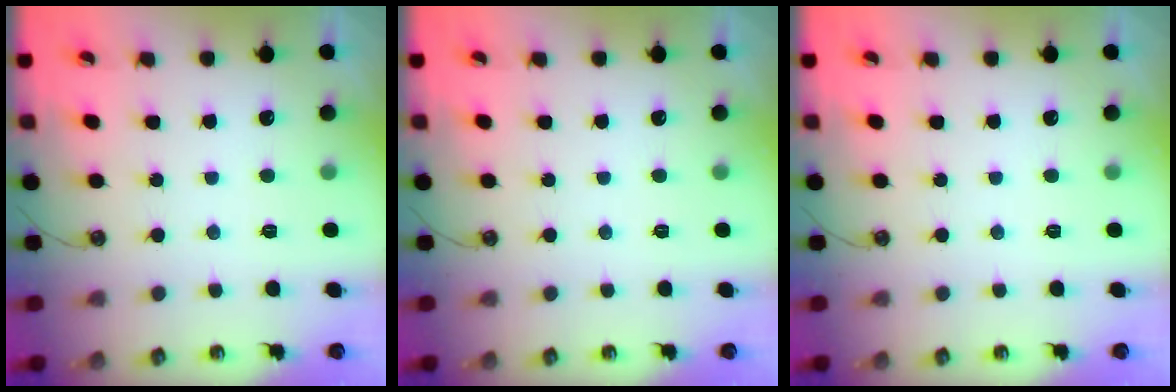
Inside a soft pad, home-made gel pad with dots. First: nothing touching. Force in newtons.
{"total": 0.0}
{"total": 0.0}